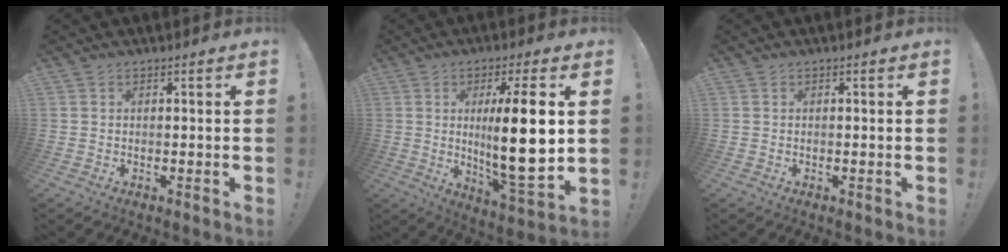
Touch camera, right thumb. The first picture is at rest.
{"total": 17.8, "force": [1.7, 3.2, 17.5], "torque": [-0.289, -0.026, 0.014]}
{"total": 0.0}